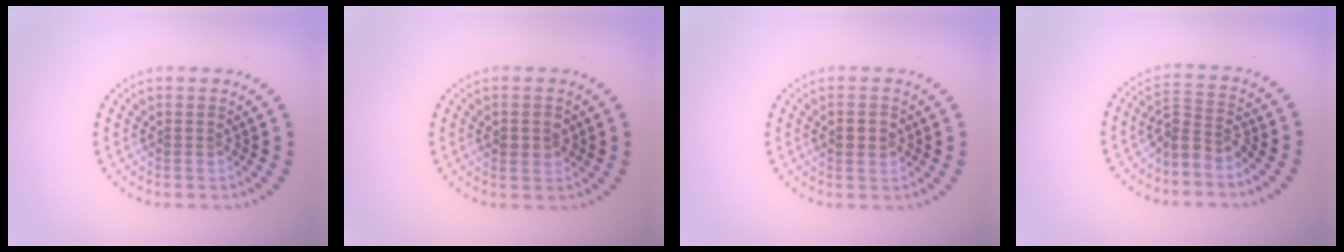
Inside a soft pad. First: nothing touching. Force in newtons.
{"total": 1.3, "press": 1.3, "slide": 0.1}
{"total": 2.2, "press": 2.2, "slide": 0.1}
{"total": 2.7, "press": 2.0, "slide": 1.8}